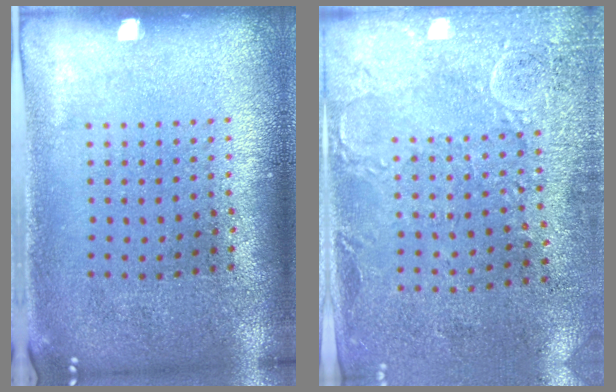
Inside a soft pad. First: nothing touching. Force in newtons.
{"total": 2.9, "press": 2.4, "slide": 1.7}